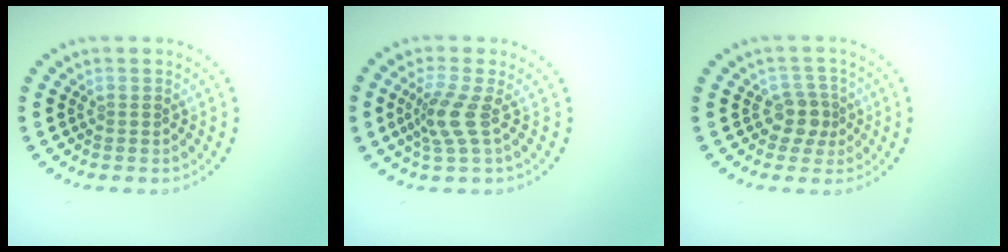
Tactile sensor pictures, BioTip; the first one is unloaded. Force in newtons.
{"total": 2.8, "press": 2.0, "slide": 2.0}
{"total": 2.5, "press": 2.0, "slide": 1.5}